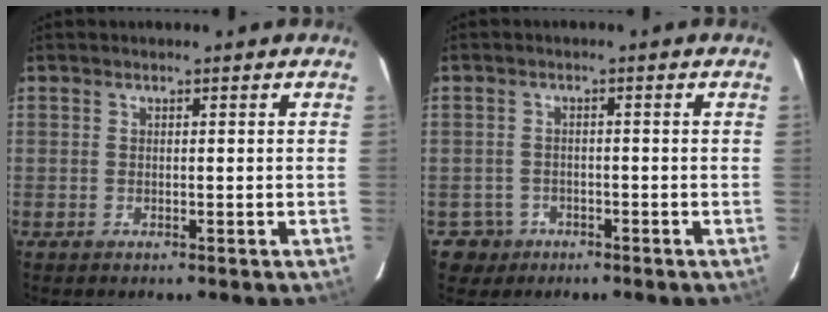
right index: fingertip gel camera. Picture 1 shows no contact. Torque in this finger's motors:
{"motor_torque": [-0.47, 0.28, -1.05, -0.21]}